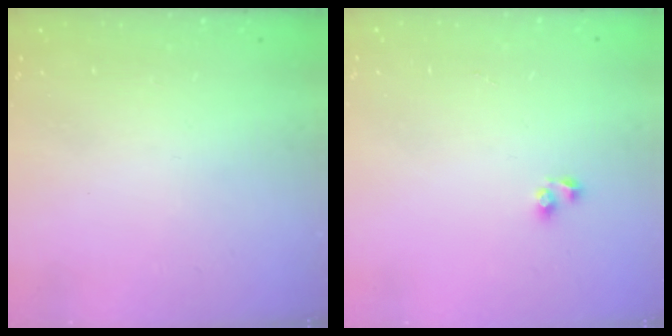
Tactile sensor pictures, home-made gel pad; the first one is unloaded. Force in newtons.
{"total": 2.7, "press": 2.6, "slide": 0.6}